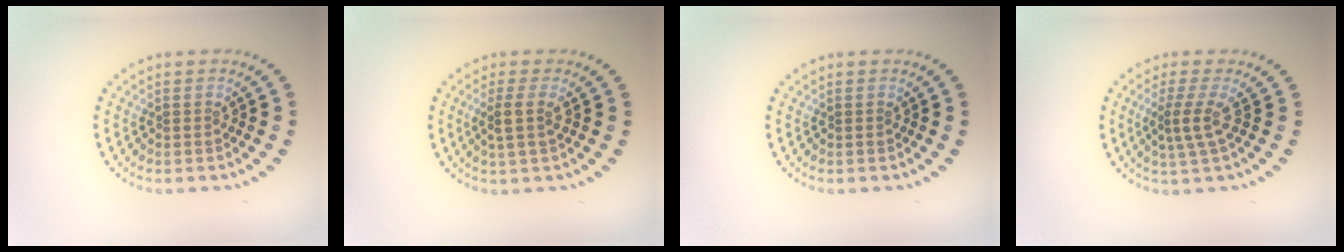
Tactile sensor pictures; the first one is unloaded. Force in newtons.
{"total": 2.0, "press": 1.6, "slide": 1.2}
{"total": 0.0}
{"total": 2.6, "press": 1.8, "slide": 1.9}